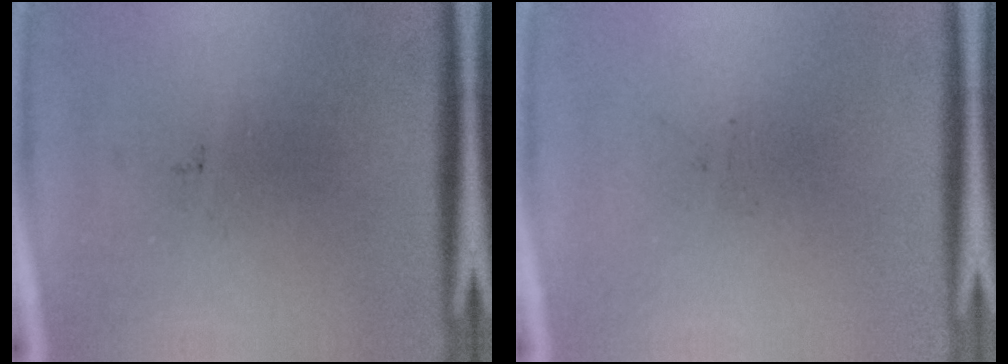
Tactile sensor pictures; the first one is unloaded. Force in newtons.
{"total": 0.0}